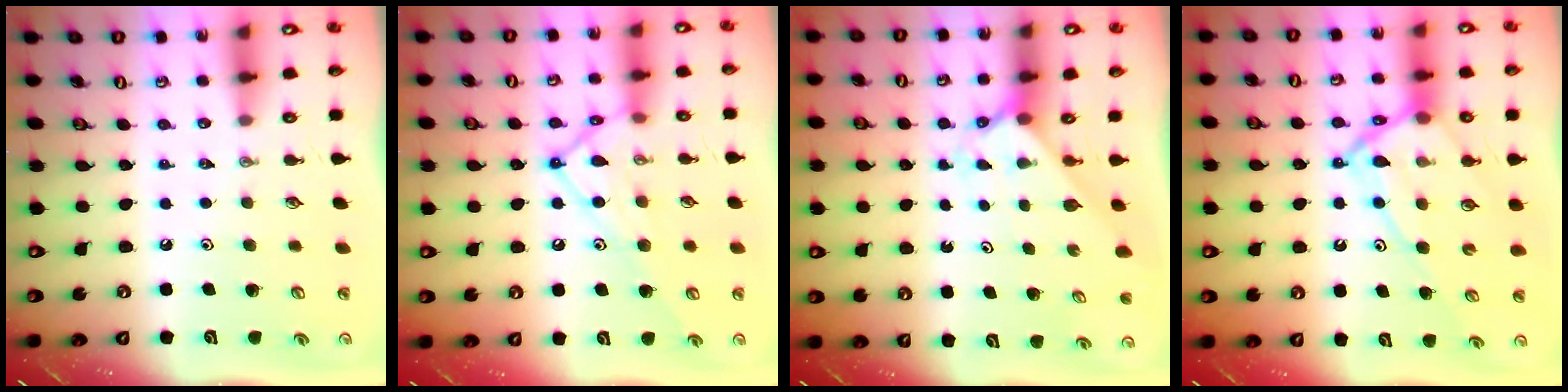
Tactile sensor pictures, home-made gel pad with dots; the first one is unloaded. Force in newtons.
{"total": 14.8, "press": 14.7, "slide": 1.5}
{"total": 2.3, "press": 2.3, "slide": 0.2}
{"total": 14.8, "press": 14.8, "slide": 1.2}